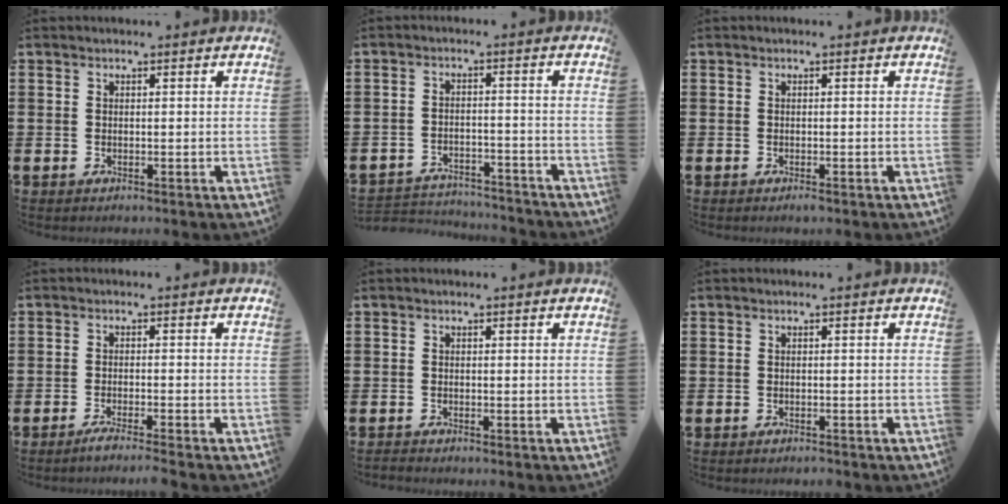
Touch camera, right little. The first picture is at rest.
{"total": 3.2, "force": [-3.2, 0.5, 0.0], "torque": [-0.007, 0.005, -0.069]}
{"total": 0.5, "force": [-0.2, 0.1, 0.5], "torque": [-0.010, -0.002, -0.004]}
{"total": 2.0, "force": [-1.6, -0.2, 1.2], "torque": [-0.018, 0.001, -0.030]}
{"total": 0.5, "force": [-0.5, 0.0, 0.0], "torque": [0.000, -0.002, -0.011]}
{"total": 0.6, "force": [-0.6, 0.1, 0.1], "torque": [-0.004, -0.003, -0.012]}